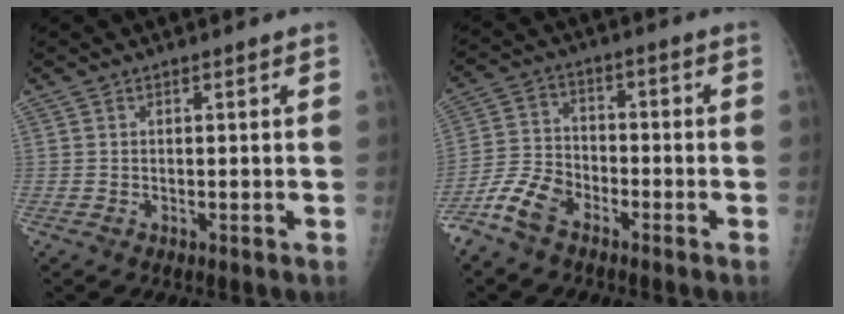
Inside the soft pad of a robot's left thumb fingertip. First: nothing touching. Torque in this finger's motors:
{"motor_torque": [0.15, 0.96, 0.00, 0.08, 0.19]}